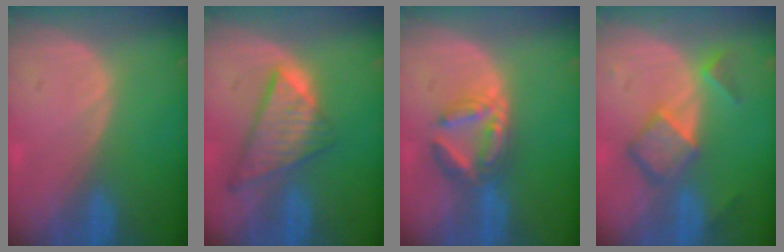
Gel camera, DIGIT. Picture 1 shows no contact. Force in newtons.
{"total": 8.5, "press": 7.3, "slide": 4.5}
{"total": 6.3, "press": 5.8, "slide": 2.6}
{"total": 6.8, "press": 5.9, "slide": 3.5}